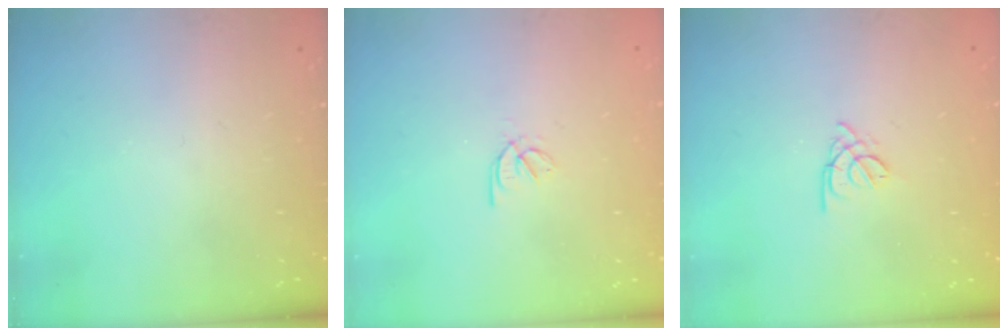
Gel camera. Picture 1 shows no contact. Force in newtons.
{"total": 2.3, "press": 2.2, "slide": 0.5}
{"total": 1.8, "press": 1.7, "slide": 0.5}